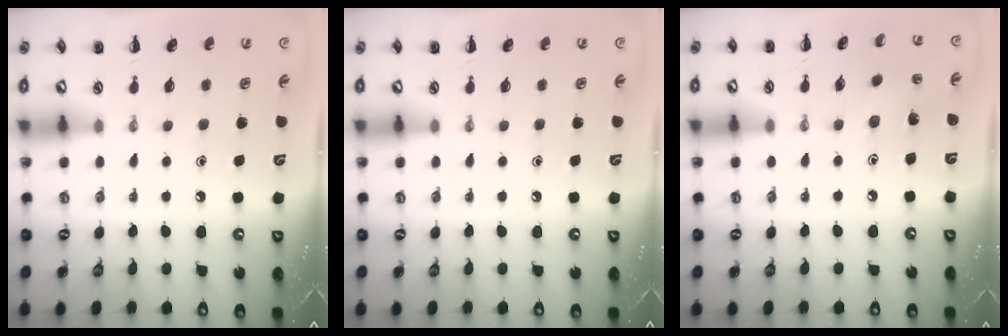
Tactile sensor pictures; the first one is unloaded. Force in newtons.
{"total": 0.0}
{"total": 1.6, "press": 1.5, "slide": 0.6}